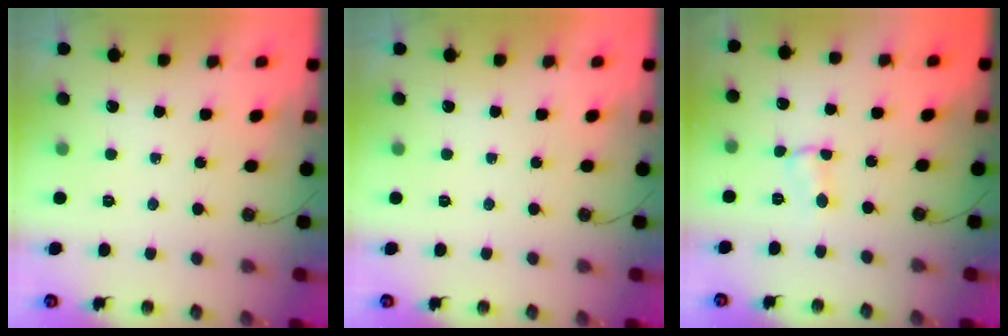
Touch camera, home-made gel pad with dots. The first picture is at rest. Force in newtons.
{"total": 0.0}
{"total": 3.5, "press": 1.5, "slide": 3.1}